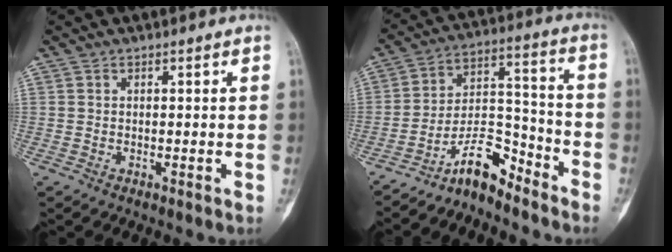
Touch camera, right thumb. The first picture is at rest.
{"total": 10.0, "force": [-8.2, 3.5, 4.5], "torque": [-0.066, 0.095, -0.156]}